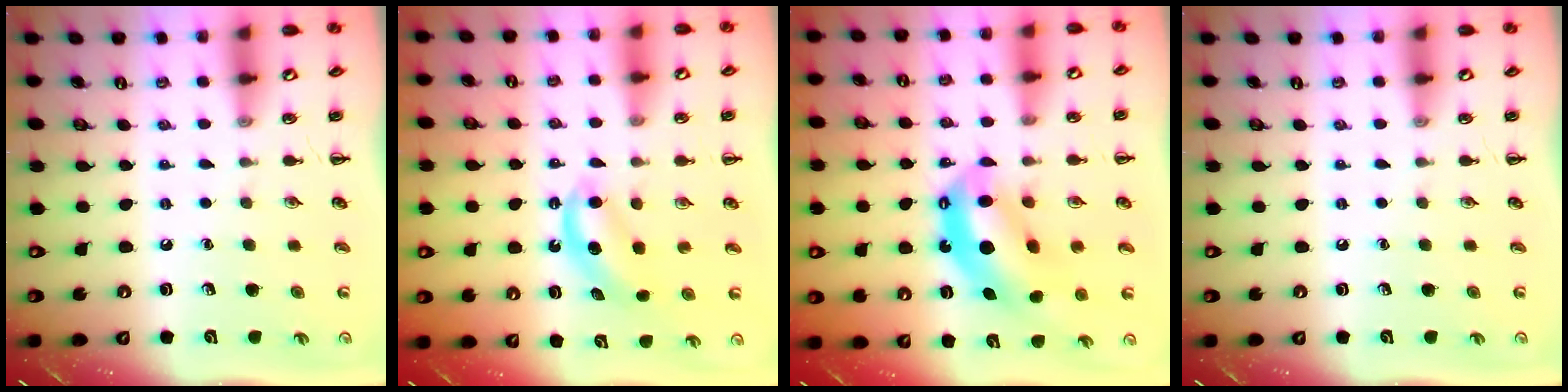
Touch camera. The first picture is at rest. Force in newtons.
{"total": 5.4, "press": 5.3, "slide": 0.7}
{"total": 12.6, "press": 12.2, "slide": 3.3}
{"total": 0.0}